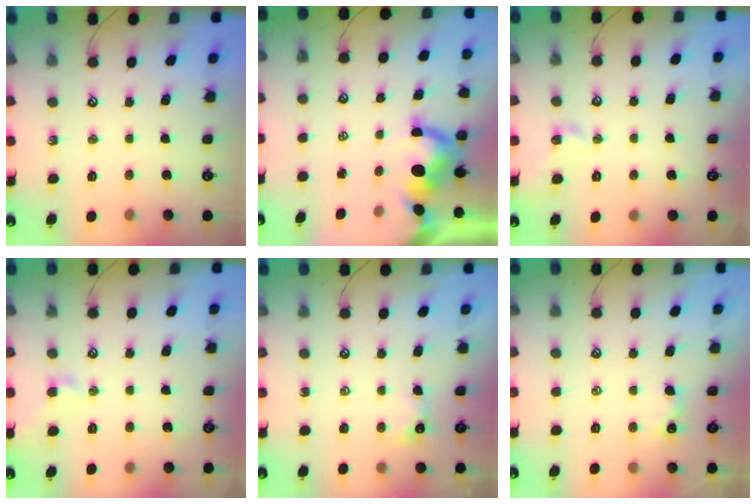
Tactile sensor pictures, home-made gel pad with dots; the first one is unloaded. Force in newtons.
{"total": 3.7, "press": 3.6, "slide": 0.9}
{"total": 2.2, "press": 2.1, "slide": 0.7}
{"total": 2.7, "press": 2.6, "slide": 0.7}
{"total": 0.8, "press": 0.8, "slide": 0.3}
{"total": 2.3, "press": 2.2, "slide": 0.3}